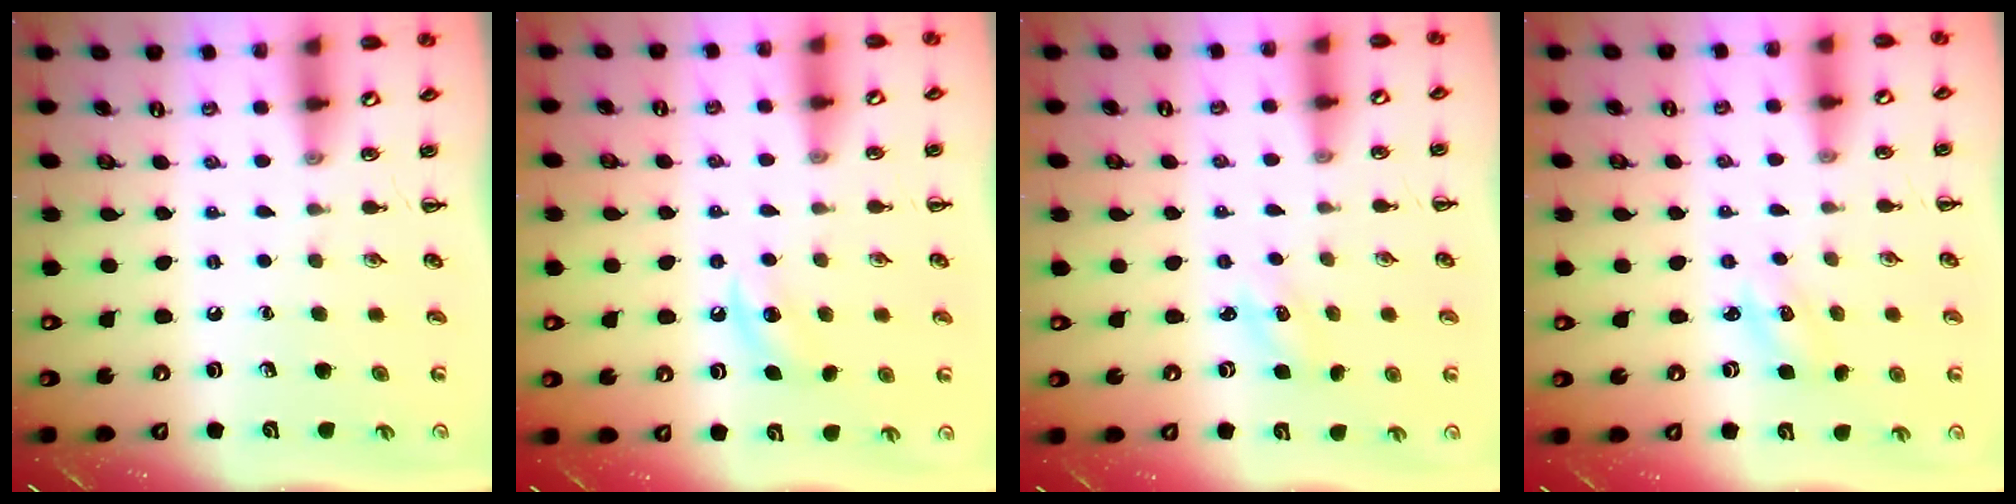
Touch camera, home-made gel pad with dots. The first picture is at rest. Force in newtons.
{"total": 6.4, "press": 6.2, "slide": 1.8}
{"total": 1.8, "press": 1.7, "slide": 0.5}
{"total": 2.5, "press": 2.4, "slide": 0.7}